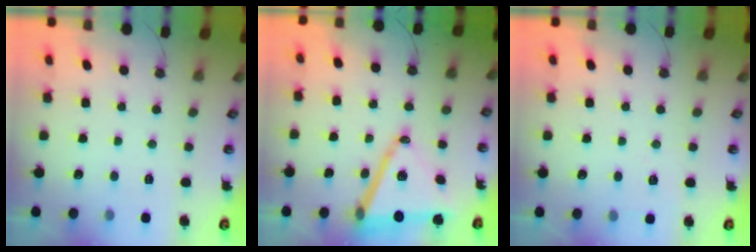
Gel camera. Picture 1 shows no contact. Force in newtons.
{"total": 16.0, "press": 15.5, "slide": 3.7}
{"total": 3.9, "press": 2.5, "slide": 3.0}